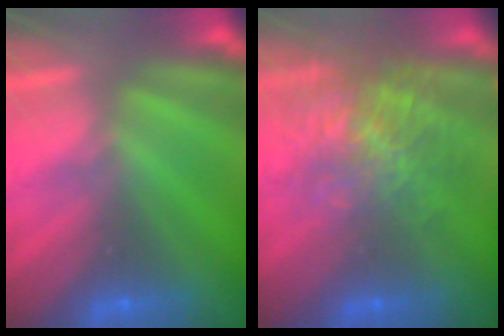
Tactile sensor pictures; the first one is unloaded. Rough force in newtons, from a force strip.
{"total": 7.7}